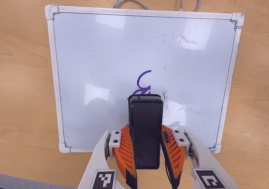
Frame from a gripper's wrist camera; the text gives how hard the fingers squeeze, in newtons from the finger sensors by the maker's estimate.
{"total": 9.6, "left": 7.6, "right": 11.6}